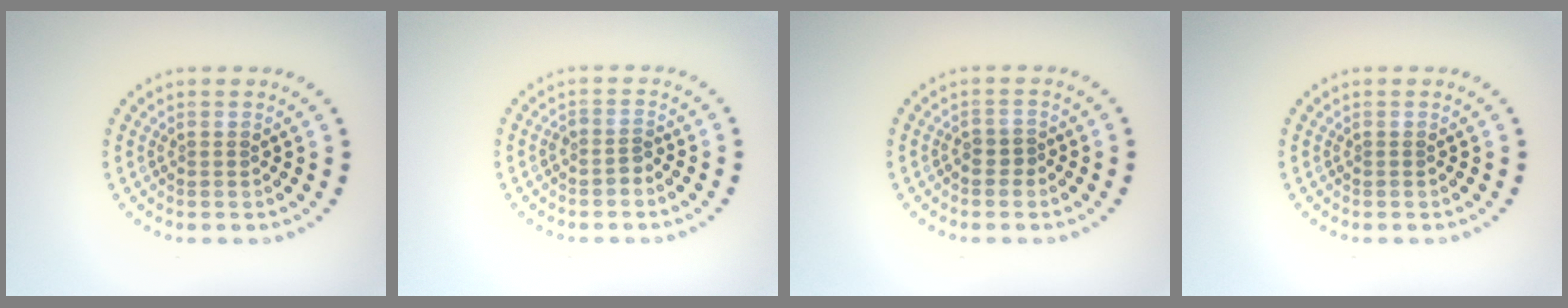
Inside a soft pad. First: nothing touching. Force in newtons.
{"total": 1.1, "press": 0.9, "slide": 0.7}
{"total": 1.0, "press": 0.8, "slide": 0.7}
{"total": 0.0}